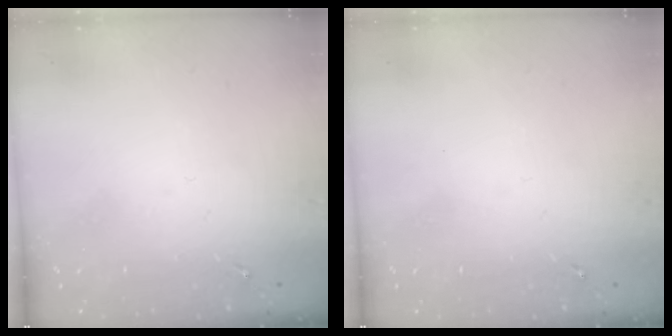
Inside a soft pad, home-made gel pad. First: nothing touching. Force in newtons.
{"total": 0.0}